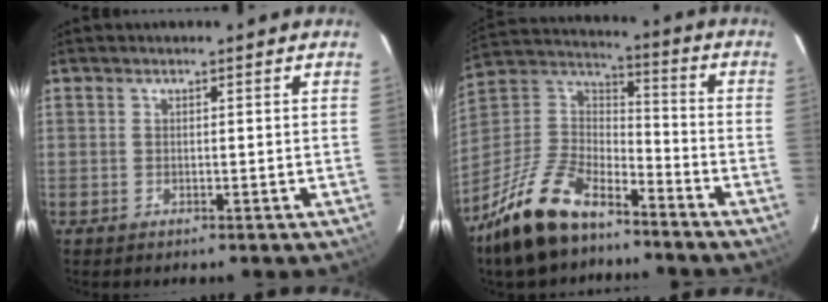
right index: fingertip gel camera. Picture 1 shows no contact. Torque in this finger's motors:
{"motor_torque": [1.05, -1.09, 0.43, 0.11]}